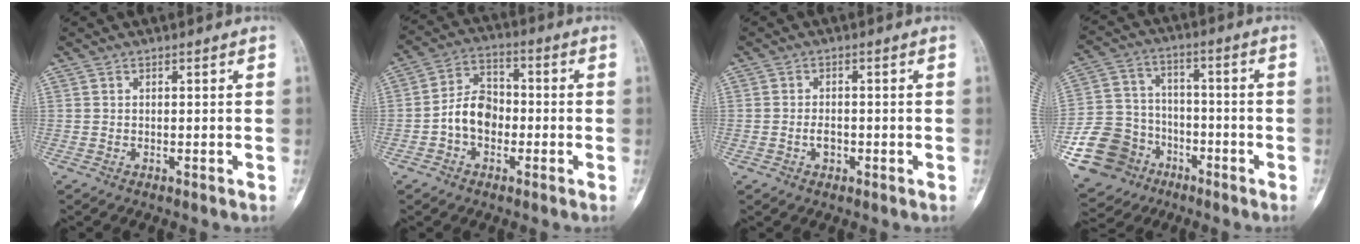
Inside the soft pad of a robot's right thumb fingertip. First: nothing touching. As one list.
[{"total": 8.4, "force": [-1.8, 6.2, 5.5], "torque": [-0.077, 0.031, -0.046]}, {"total": 2.3, "force": [-0.7, 1.7, 1.4], "torque": [-0.017, 0.007, -0.012]}, {"total": 15.6, "force": [-7.0, 12.8, 5.4], "torque": [-0.094, 0.059, -0.114]}]